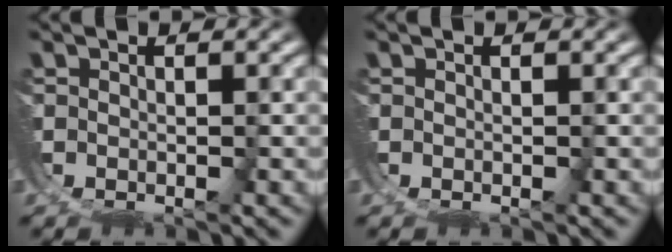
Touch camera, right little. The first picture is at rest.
{"total": 0.0}